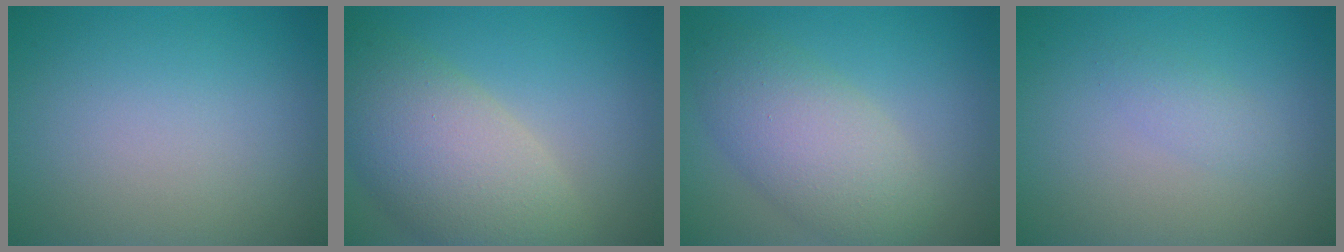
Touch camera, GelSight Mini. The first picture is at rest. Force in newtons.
{"total": 8.8, "press": 8.8, "slide": 0.6}
{"total": 5.8, "press": 5.8, "slide": 0.1}
{"total": 1.2, "press": 1.2, "slide": 0.1}